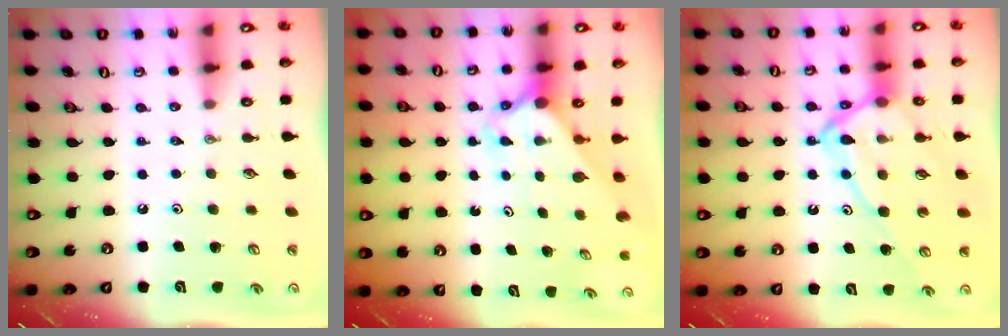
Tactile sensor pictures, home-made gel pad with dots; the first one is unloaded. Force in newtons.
{"total": 2.5, "press": 2.5, "slide": 0.2}
{"total": 14.0, "press": 14.0, "slide": 1.2}